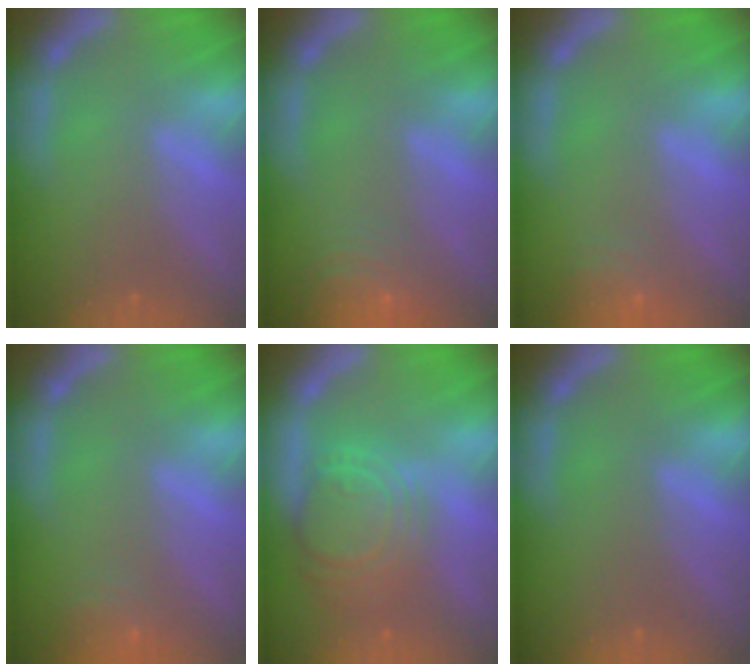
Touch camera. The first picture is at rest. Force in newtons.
{"total": 7.0}
{"total": 3.0}
{"total": 2.5}
{"total": 8.5}
{"total": 0.0}